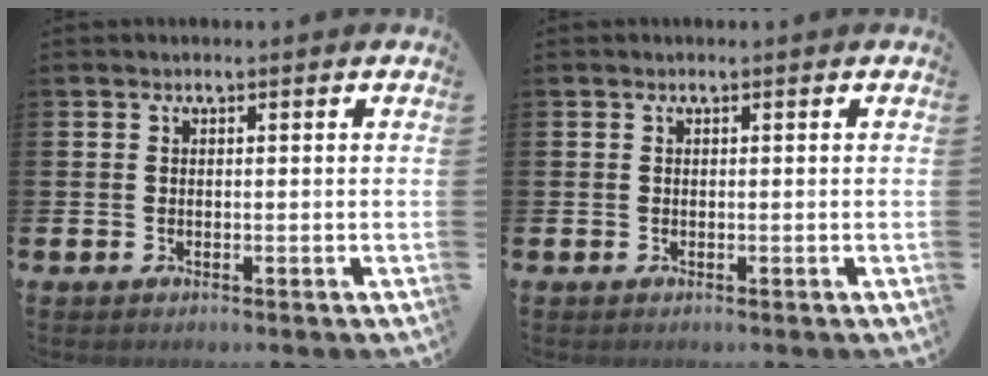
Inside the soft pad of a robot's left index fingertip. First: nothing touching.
{"total": 0.0}